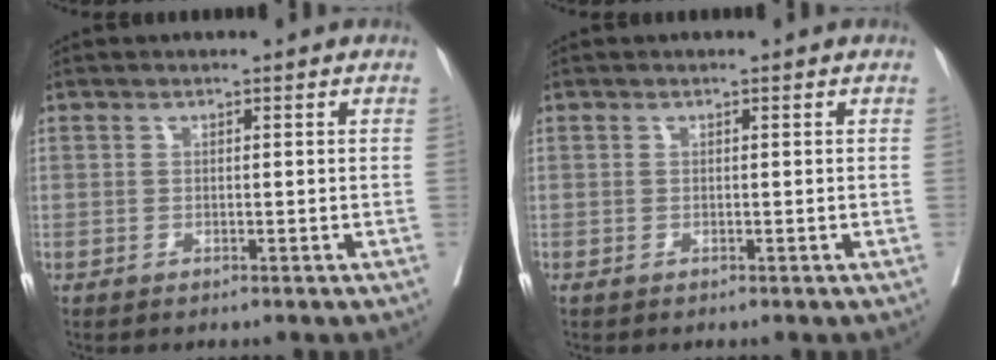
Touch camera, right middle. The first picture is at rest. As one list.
[{"total": 0.0}]